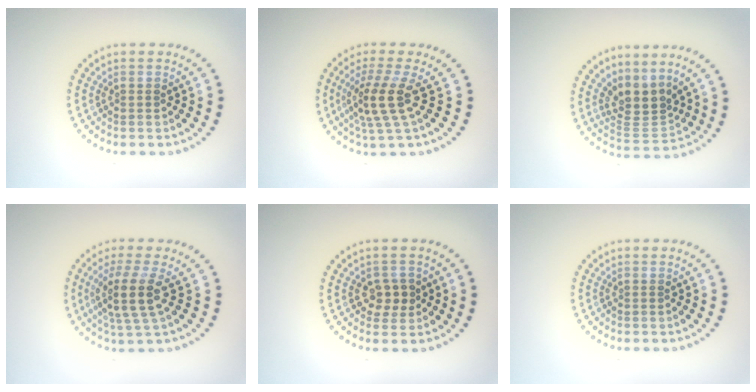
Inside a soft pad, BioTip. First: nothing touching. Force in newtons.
{"total": 3.8, "press": 3.0, "slide": 2.3}
{"total": 3.5, "press": 2.6, "slide": 2.4}
{"total": 4.0, "press": 3.2, "slide": 2.4}
{"total": 2.2, "press": 2.2, "slide": 0.5}
{"total": 0.0}